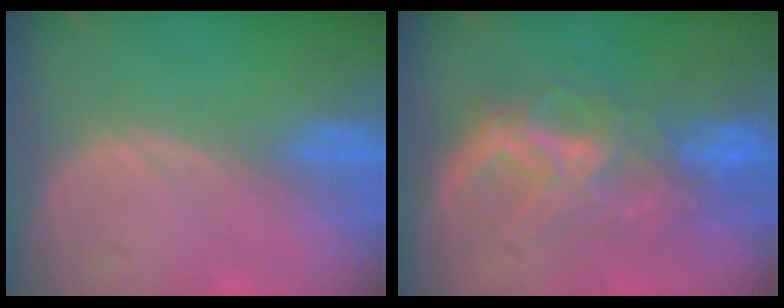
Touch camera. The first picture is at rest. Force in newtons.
{"total": 8.8, "press": 7.6, "slide": 4.4}